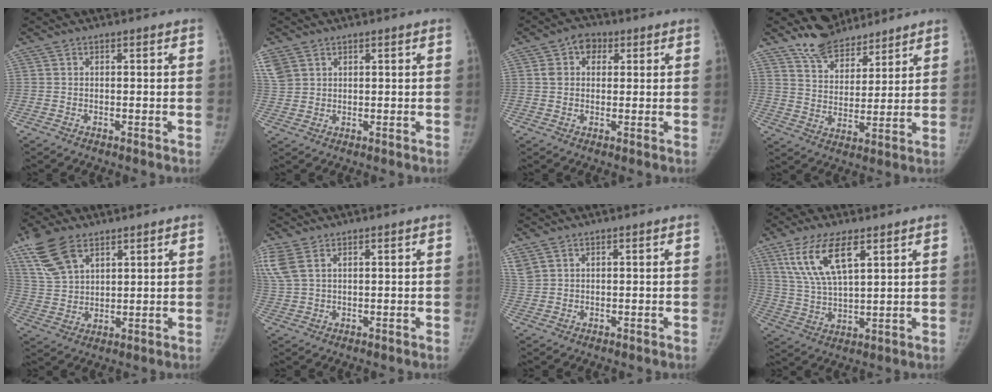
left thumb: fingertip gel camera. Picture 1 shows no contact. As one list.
[{"total": 6.9, "force": [3.6, 5.2, 2.9], "torque": [-0.080, 0.007, 0.082]}, {"total": 5.1, "force": [1.7, 4.0, 2.6], "torque": [-0.021, 0.007, 0.024]}, {"total": 9.5, "force": [8.4, 4.1, 1.6], "torque": [0.004, -0.059, 0.158]}, {"total": 11.3, "force": [7.0, 6.1, 6.5], "torque": [-0.123, -0.016, 0.145]}, {"total": 7.9, "force": [3.9, 4.4, 5.4], "torque": [-0.151, 0.005, 0.087]}, {"total": 3.2, "force": [2.3, 1.8, 1.3], "torque": [-0.034, 0.005, 0.057]}, {"total": 12.5, "force": [6.4, 4.7, 9.6], "torque": [-0.183, -0.020, 0.131]}]